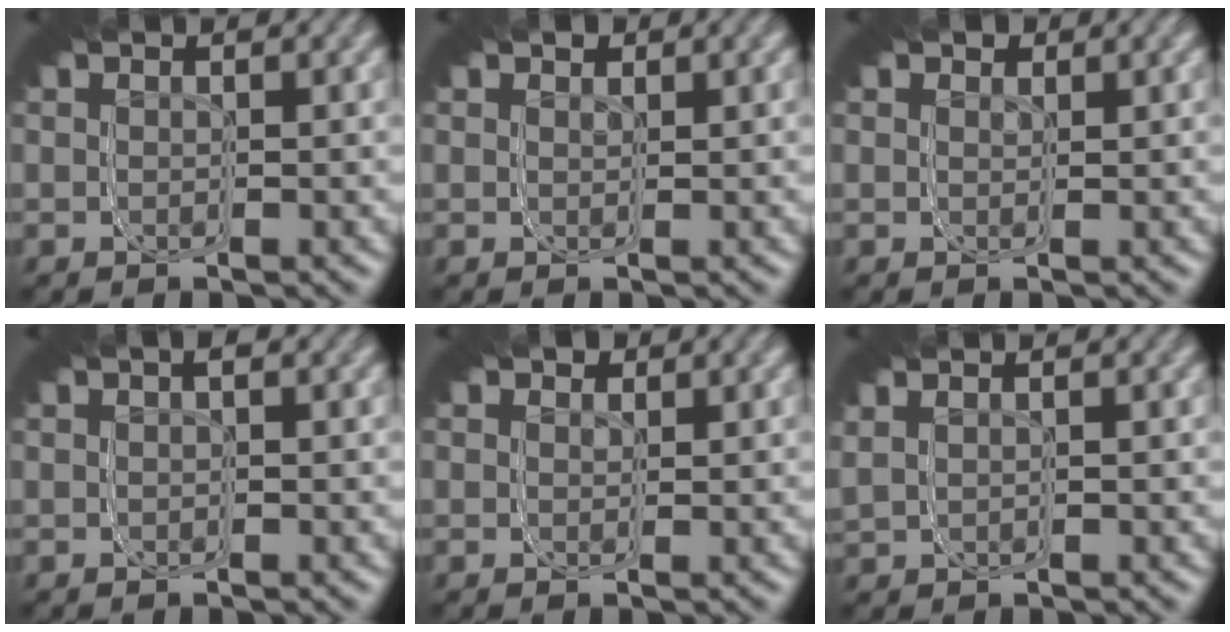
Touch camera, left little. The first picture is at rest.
{"total": 1.0, "force": [0.5, 0.8, 0.1], "torque": [-0.012, -0.003, 0.007]}
{"total": 1.3, "force": [0.7, 1.1, 0.1], "torque": [-0.010, -0.002, 0.008]}
{"total": 0.6, "force": [-0.5, -0.1, 0.1], "torque": [-0.004, 0.003, -0.009]}
{"total": 1.7, "force": [0.8, 1.5, 0.4], "torque": [-0.012, -0.001, 0.009]}
{"total": 2.1, "force": [0.4, 1.6, 1.2], "torque": [-0.042, 0.000, 0.006]}